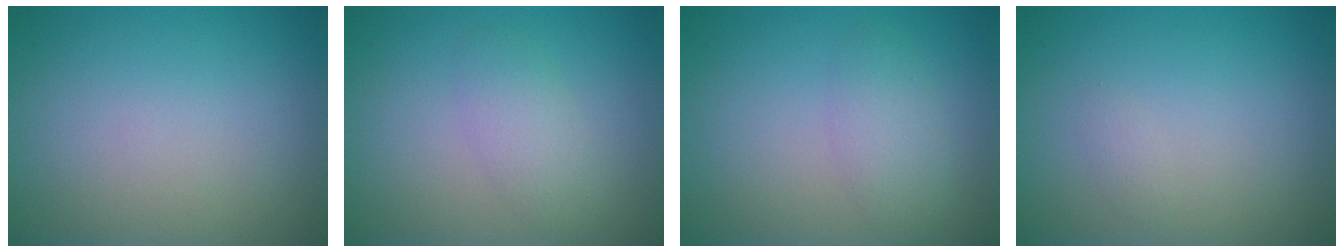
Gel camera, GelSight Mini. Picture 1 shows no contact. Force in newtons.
{"total": 2.2, "press": 2.2, "slide": 0.0}
{"total": 2.2, "press": 2.2, "slide": 0.1}
{"total": 0.6, "press": 0.6, "slide": 0.0}